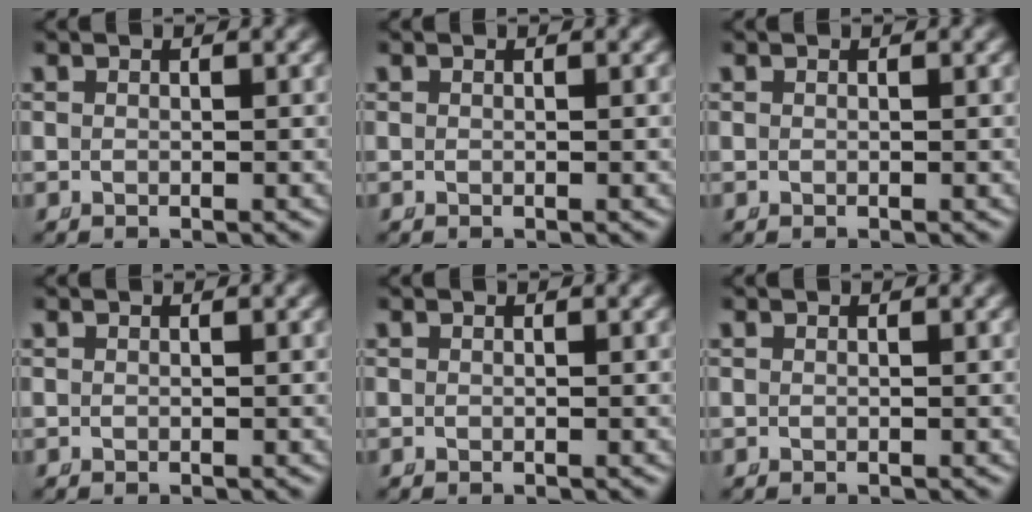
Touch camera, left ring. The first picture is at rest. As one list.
[{"total": 0.0}, {"total": 0.0}, {"total": 0.0}, {"total": 0.0}, {"total": 0.0}]